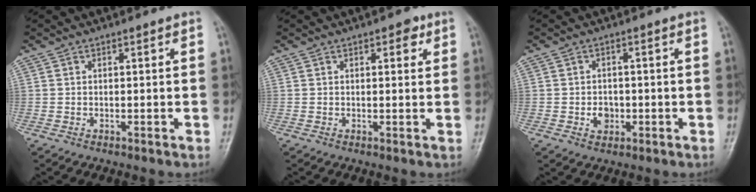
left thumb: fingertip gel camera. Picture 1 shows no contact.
{"total": 2.8, "force": [1.4, 1.5, 1.9], "torque": [-0.010, -0.001, 0.014]}
{"total": 3.3, "force": [-0.8, 2.7, 1.7], "torque": [-0.011, 0.004, -0.013]}